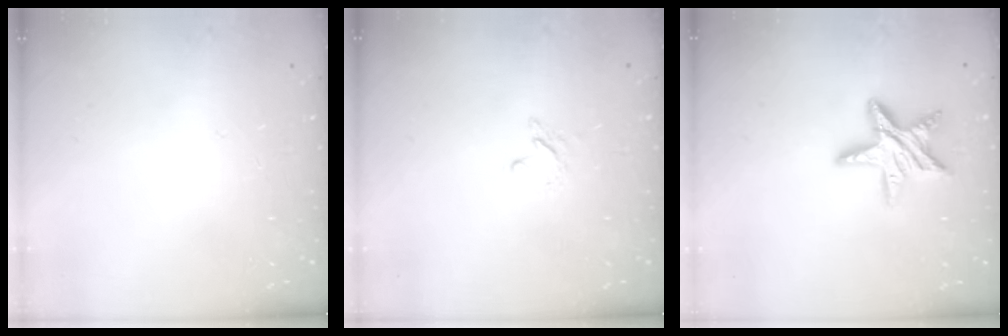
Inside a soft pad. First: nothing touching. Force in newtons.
{"total": 2.8, "press": 2.8, "slide": 0.3}
{"total": 11.7, "press": 11.6, "slide": 0.6}